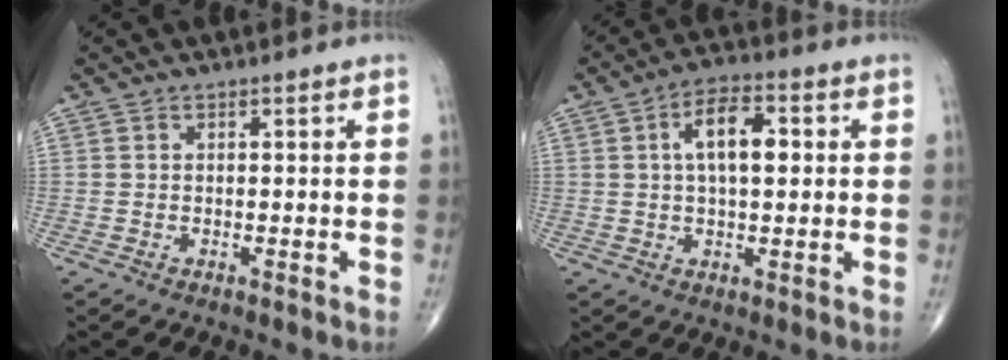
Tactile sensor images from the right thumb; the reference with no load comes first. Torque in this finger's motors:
{"motor_torque": [1.46, 3.50, 0.97, 0.39, 0.07]}